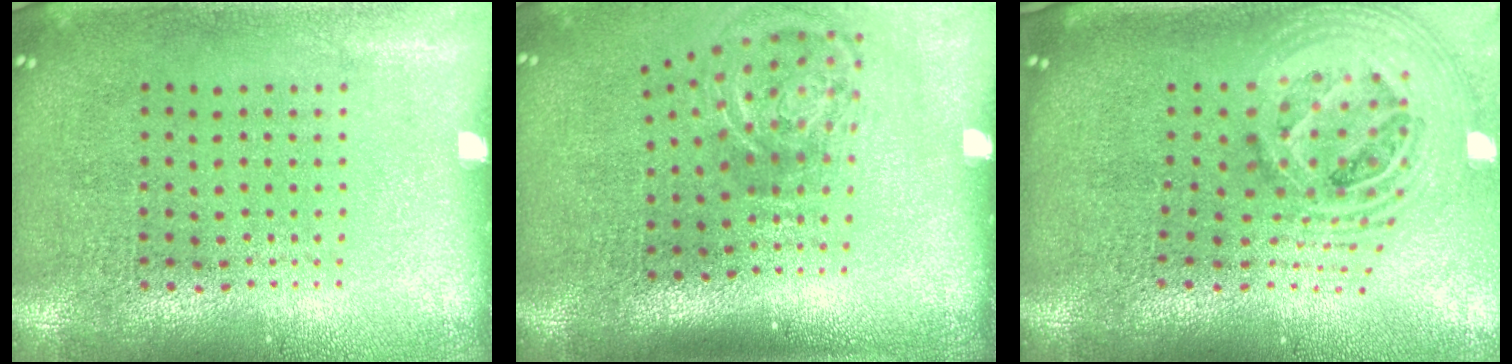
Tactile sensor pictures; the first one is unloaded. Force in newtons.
{"total": 2.2, "press": 1.4, "slide": 1.7}
{"total": 2.7, "press": 1.9, "slide": 1.9}